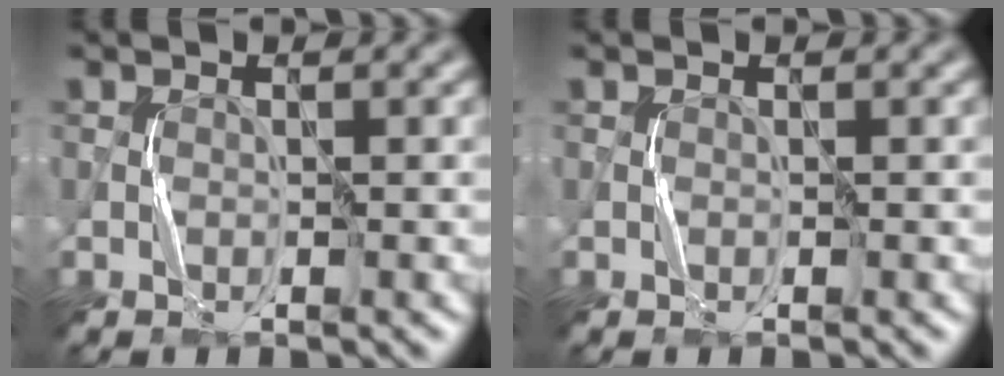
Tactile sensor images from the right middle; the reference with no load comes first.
{"total": 0.0}